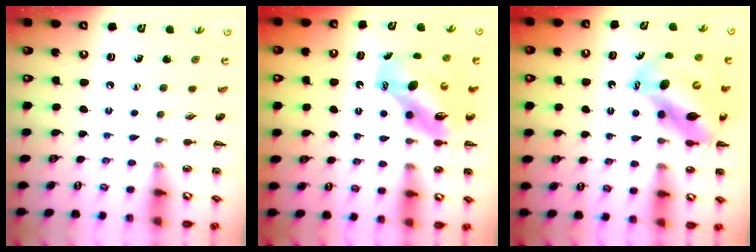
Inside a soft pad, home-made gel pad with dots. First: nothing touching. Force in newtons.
{"total": 11.3, "press": 10.9, "slide": 3.1}
{"total": 14.1, "press": 13.6, "slide": 3.8}